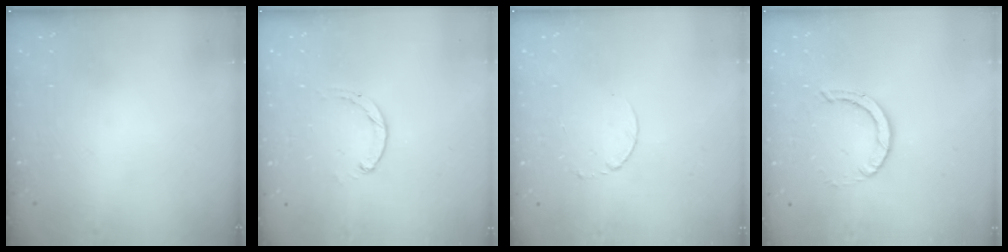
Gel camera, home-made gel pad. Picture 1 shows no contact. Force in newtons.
{"total": 1.2, "press": 1.2, "slide": 0.3}
{"total": 2.5, "press": 2.5, "slide": 0.3}
{"total": 2.9, "press": 2.9, "slide": 0.2}